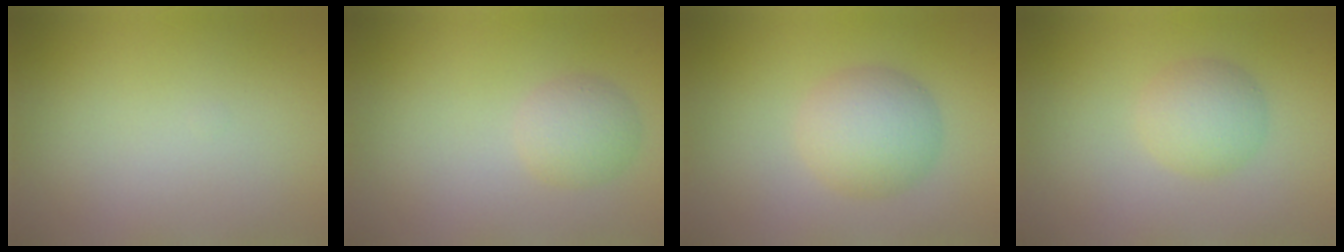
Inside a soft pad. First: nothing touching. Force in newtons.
{"total": 2.4, "press": 2.4, "slide": 0.2}
{"total": 4.4, "press": 4.4, "slide": 0.2}
{"total": 2.9, "press": 2.9, "slide": 0.1}